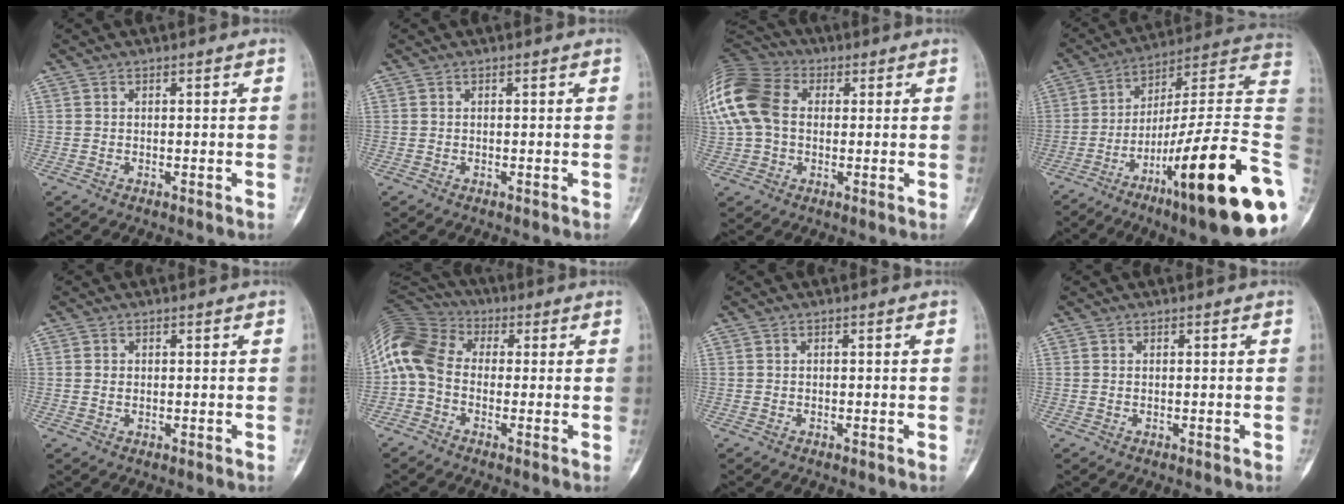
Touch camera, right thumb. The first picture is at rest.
{"total": 0.0}
{"total": 19.4, "force": [3.3, 14.3, 12.7], "torque": [-0.309, 0.045, 0.058]}
{"total": 28.7, "force": [-9.3, 4.2, 26.8], "torque": [-0.344, 0.063, -0.146]}
{"total": 1.2, "force": [0.1, 0.9, 0.8], "torque": [-0.014, 0.000, 0.004]}
{"total": 11.4, "force": [-0.6, 8.6, 7.4], "torque": [-0.144, 0.029, -0.029]}
{"total": 0.0}
{"total": 0.0}